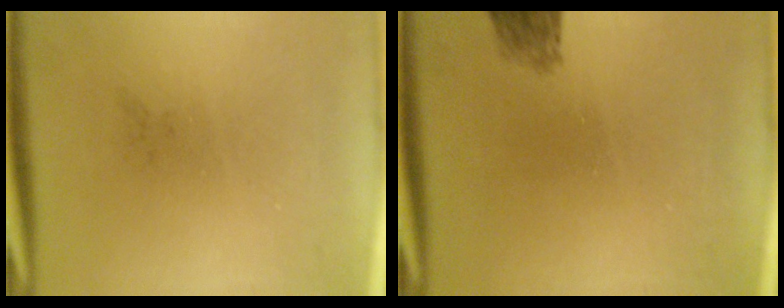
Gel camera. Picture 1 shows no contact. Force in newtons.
{"total": 2.2}